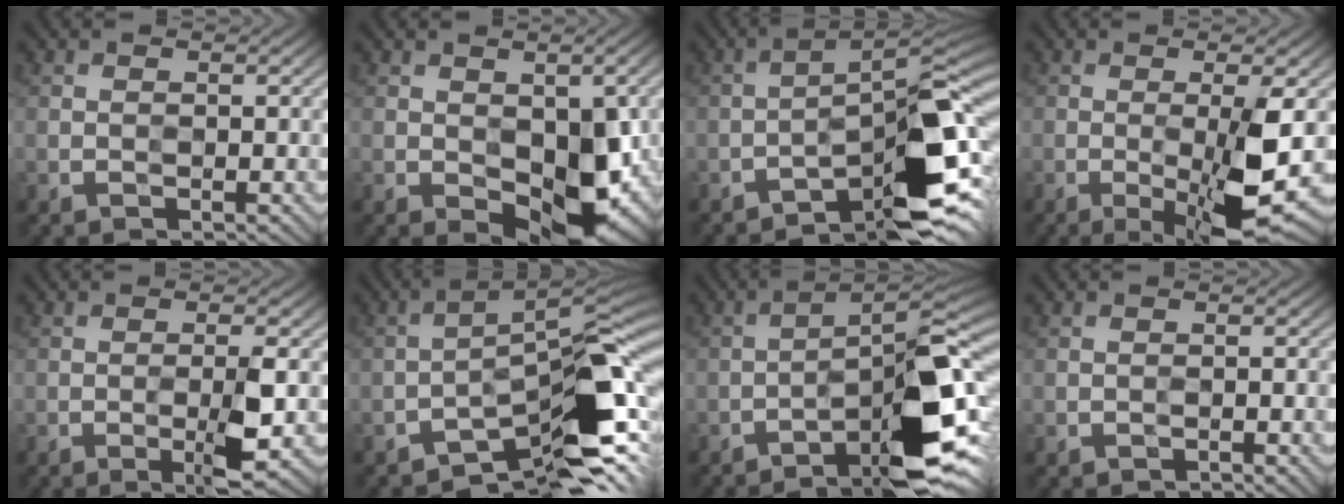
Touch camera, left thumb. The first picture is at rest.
{"total": 9.3, "force": [-2.6, 5.2, 7.3], "torque": [-0.102, -0.012, -0.029]}
{"total": 9.2, "force": [-6.2, 1.0, 6.7], "torque": [-0.091, 0.018, -0.097]}
{"total": 8.9, "force": [-2.7, 1.6, 8.4], "torque": [-0.121, 0.007, -0.034]}
{"total": 3.5, "force": [-1.4, 0.1, 3.2], "torque": [-0.053, 0.008, -0.022]}
{"total": 10.0, "force": [-6.9, 2.4, 6.7], "torque": [-0.085, 0.010, -0.117]}
{"total": 11.8, "force": [-6.7, 2.4, 9.4], "torque": [-0.132, 0.014, -0.101]}
{"total": 1.2, "force": [-1.1, -0.2, 0.5], "torque": [-0.004, 0.004, -0.015]}